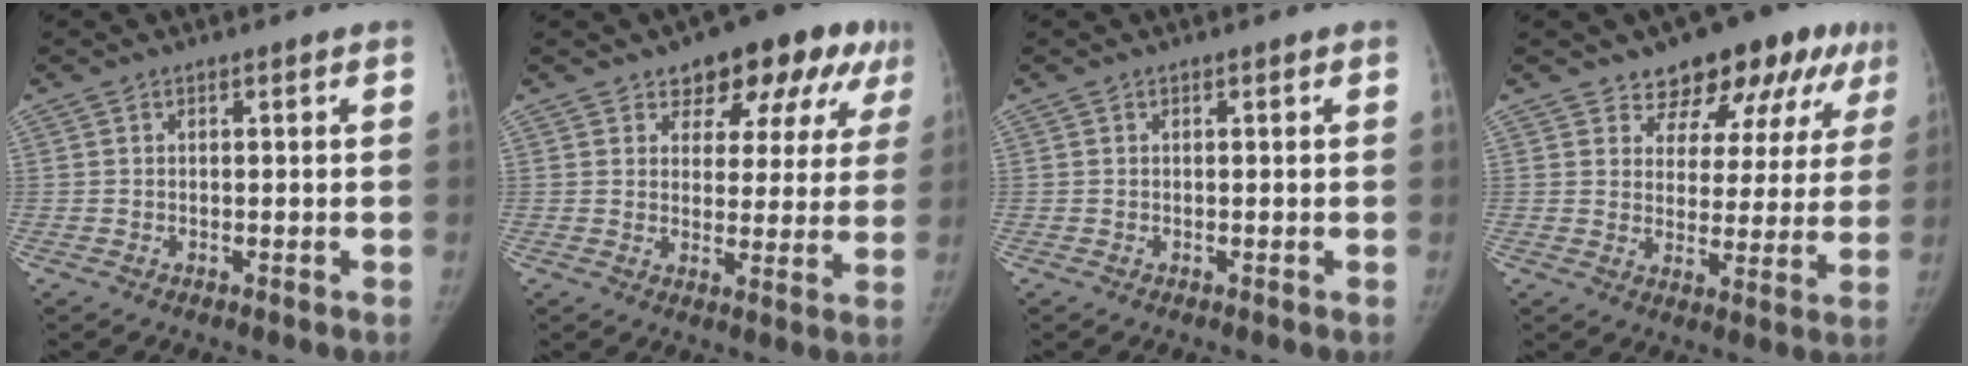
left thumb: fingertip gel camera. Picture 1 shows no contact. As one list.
[{"total": 13.6, "force": [7.8, 7.7, 7.9], "torque": [-0.042, -0.016, 0.097]}, {"total": 0.0}, {"total": 14.2, "force": [9.2, 8.1, 7.0], "torque": [-0.031, -0.031, 0.116]}]